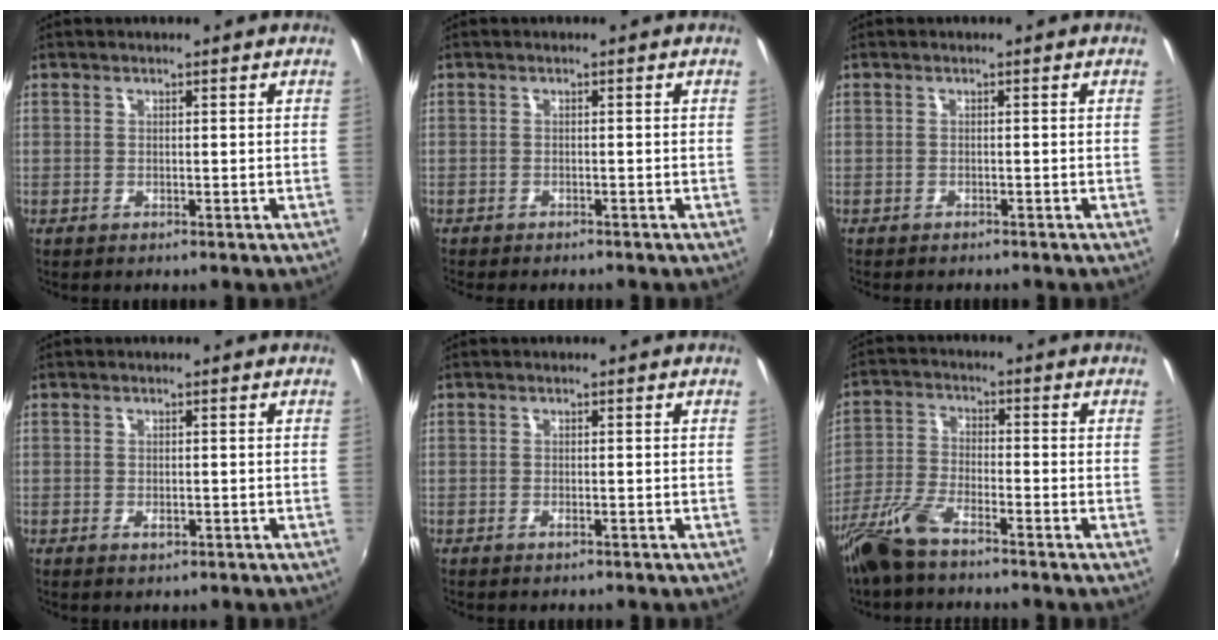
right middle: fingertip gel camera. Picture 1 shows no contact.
{"total": 2.8, "force": [-2.5, 0.5, 1.1], "torque": [-0.029, -0.015, -0.039]}
{"total": 1.6, "force": [-1.5, 0.3, 0.5], "torque": [-0.016, -0.009, -0.021]}
{"total": 1.2, "force": [-0.5, 0.6, 0.8], "torque": [-0.013, -0.001, -0.007]}
{"total": 0.6, "force": [-0.5, 0.1, 0.4], "torque": [-0.008, 0.000, -0.008]}
{"total": 8.5, "force": [-6.4, 2.2, 5.1], "torque": [-0.116, -0.007, -0.132]}